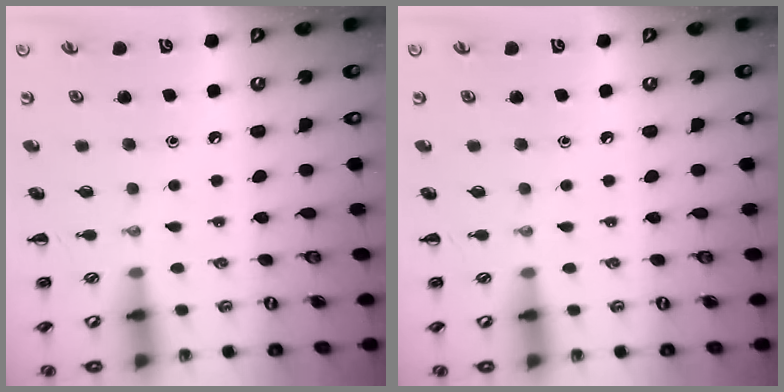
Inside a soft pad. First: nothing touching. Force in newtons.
{"total": 0.0}